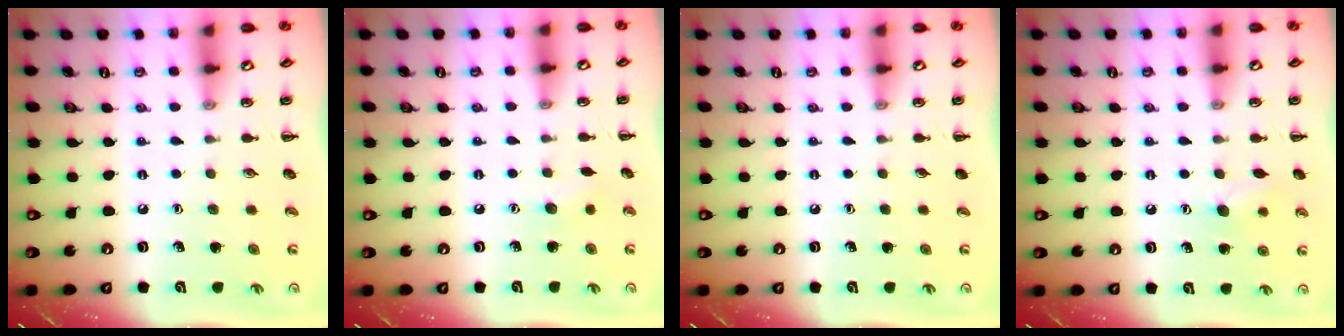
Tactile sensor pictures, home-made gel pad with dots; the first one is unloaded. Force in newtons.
{"total": 4.6, "press": 4.5, "slide": 1.2}
{"total": 0.0}
{"total": 7.6, "press": 7.4, "slide": 1.7}